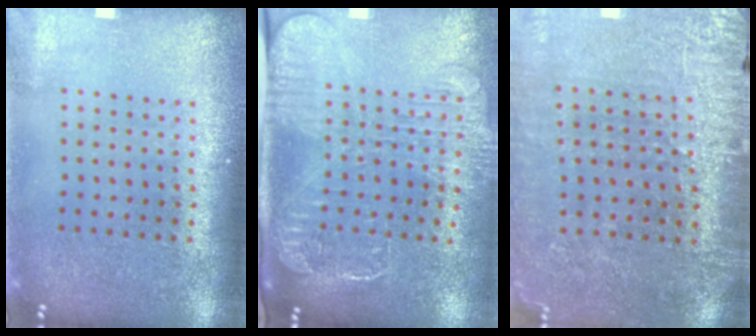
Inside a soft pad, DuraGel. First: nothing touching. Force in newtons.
{"total": 2.6, "press": 2.0, "slide": 1.7}
{"total": 3.0, "press": 3.0, "slide": 0.6}